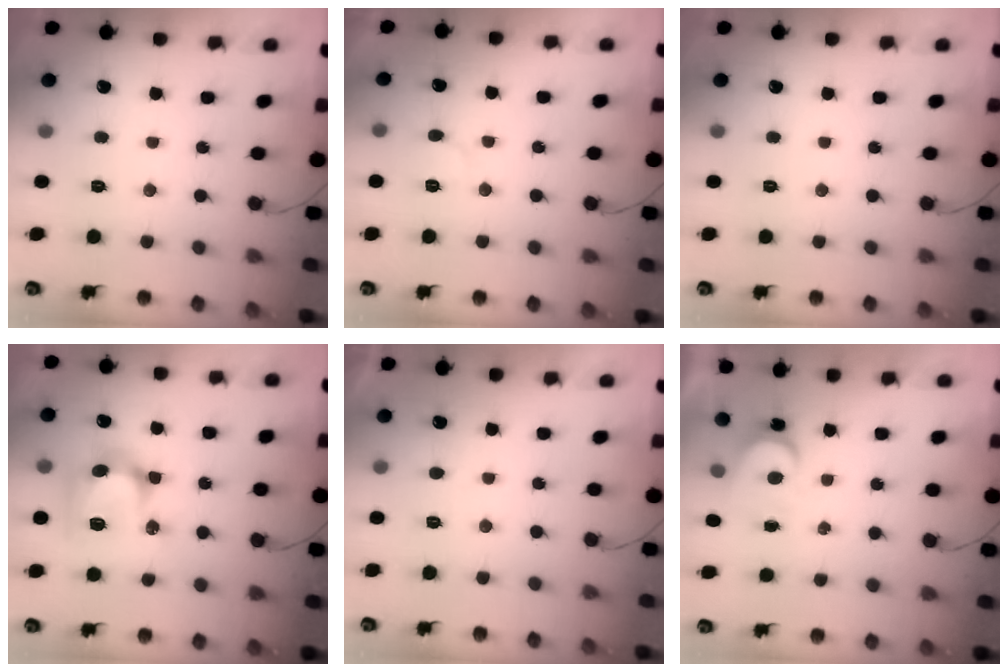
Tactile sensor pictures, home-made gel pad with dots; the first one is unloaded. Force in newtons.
{"total": 6.7, "press": 6.6, "slide": 0.7}
{"total": 0.0}
{"total": 12.0, "press": 11.9, "slide": 0.7}
{"total": 3.9, "press": 3.9, "slide": 0.3}
{"total": 3.4, "press": 3.4, "slide": 0.3}